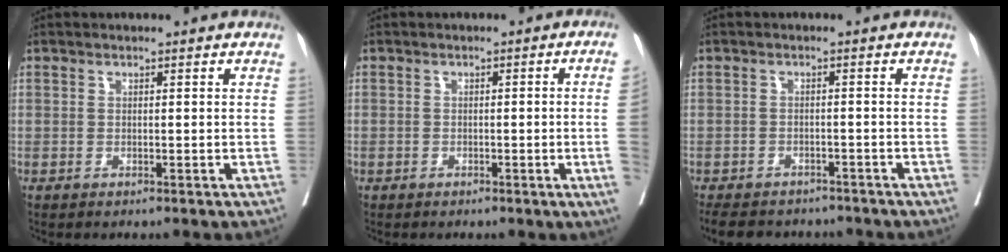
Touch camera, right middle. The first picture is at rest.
{"total": 3.7, "force": [-0.8, -0.8, 3.5], "torque": [-0.041, 0.001, -0.010]}
{"total": 10.2, "force": [-9.0, 3.9, 2.9], "torque": [-0.051, -0.001, -0.116]}